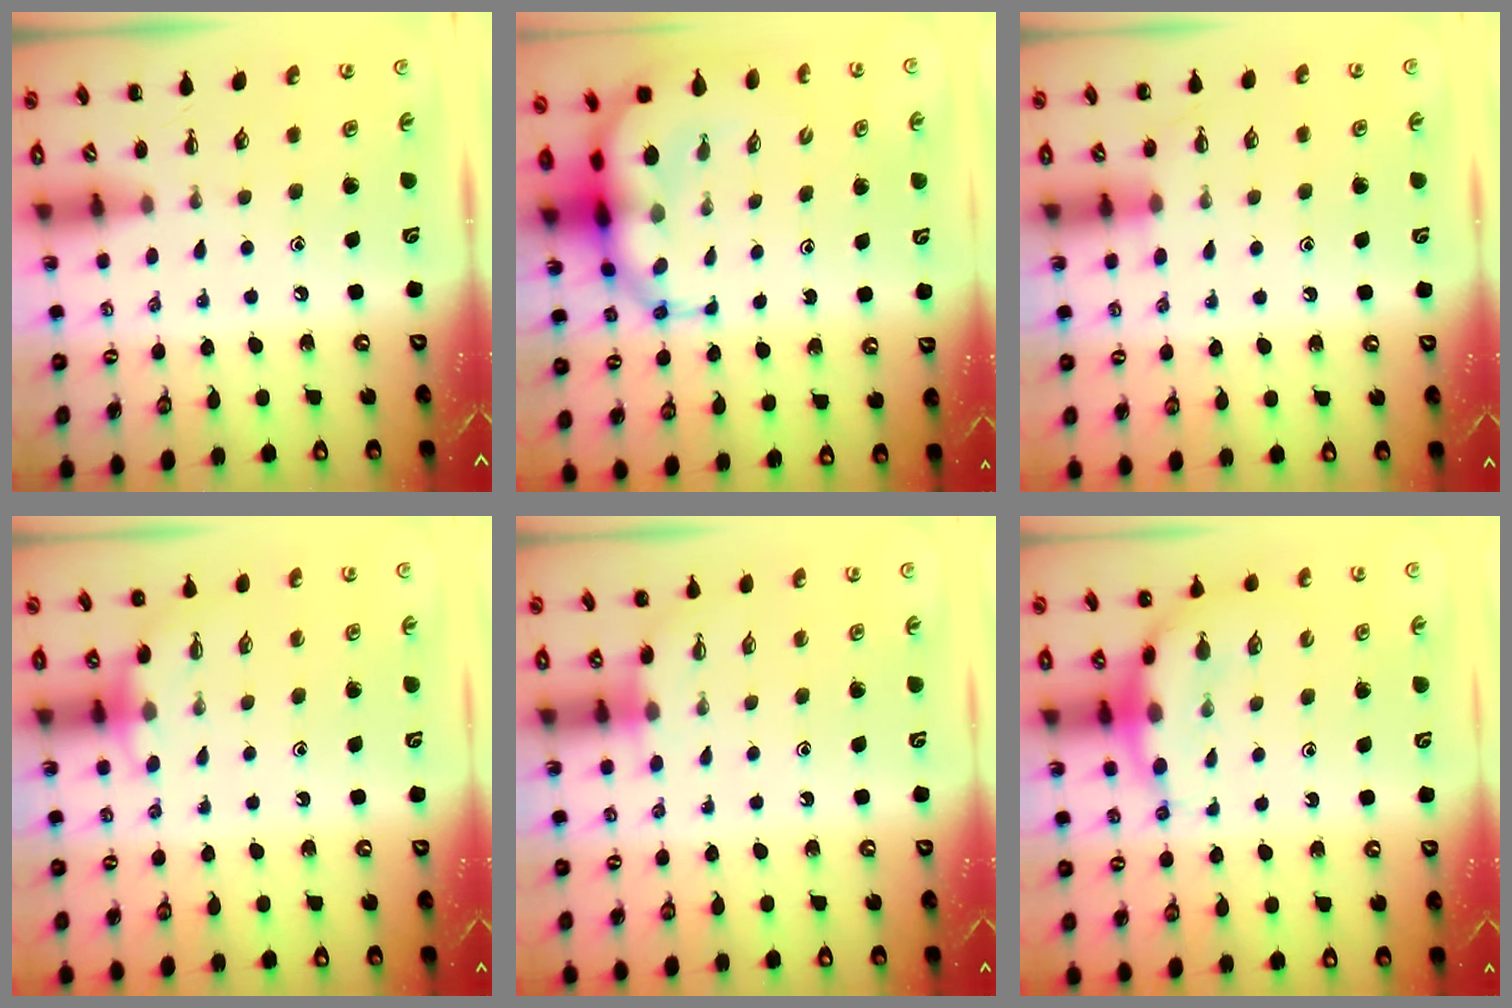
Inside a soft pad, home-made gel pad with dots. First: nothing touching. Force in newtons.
{"total": 9.5, "press": 9.2, "slide": 2.5}
{"total": 4.5, "press": 4.3, "slide": 1.4}
{"total": 3.2, "press": 3.1, "slide": 0.8}
{"total": 2.6, "press": 2.5, "slide": 0.9}
{"total": 7.1, "press": 6.9, "slide": 1.6}